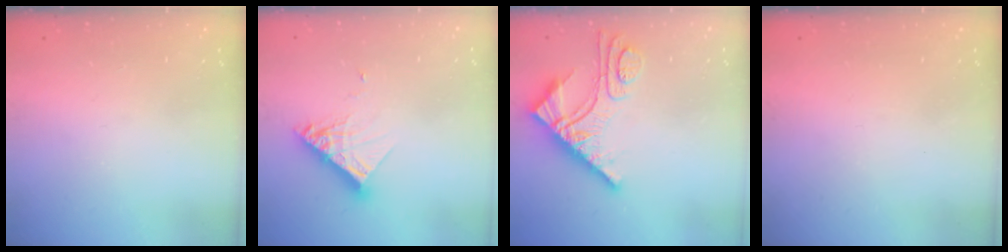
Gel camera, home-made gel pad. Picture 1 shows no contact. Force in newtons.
{"total": 10.2, "press": 10.2, "slide": 0.3}
{"total": 11.3, "press": 11.2, "slide": 1.2}
{"total": 0.9, "press": 0.8, "slide": 0.3}